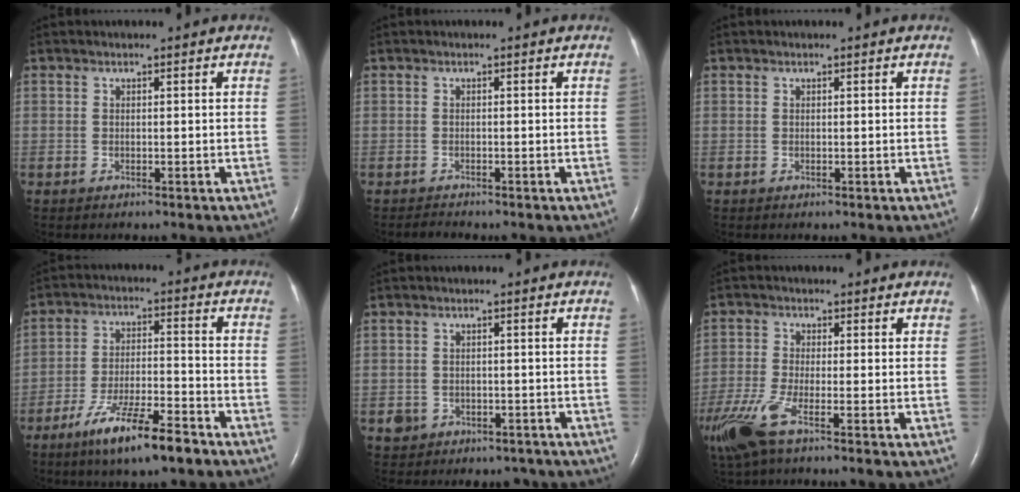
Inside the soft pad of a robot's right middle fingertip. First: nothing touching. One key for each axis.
{"total": 0.8, "fx": -0.8, "fy": 0.0, "fz": 0.0, "tx": -0.007, "ty": -0.006, "tz": -0.012}
{"total": 0.0}
{"total": 11.5, "fx": -7.8, "fy": 1.5, "fz": 8.3, "tx": -0.153, "ty": -0.018, "tz": -0.134}
{"total": 4.4, "fx": -2.8, "fy": 3.3, "fz": 0.5, "tx": -0.007, "ty": 0.017, "tz": -0.034}
{"total": 8.0, "fx": -4.7, "fy": 1.2, "fz": 6.4, "tx": -0.146, "ty": -0.019, "tz": -0.094}